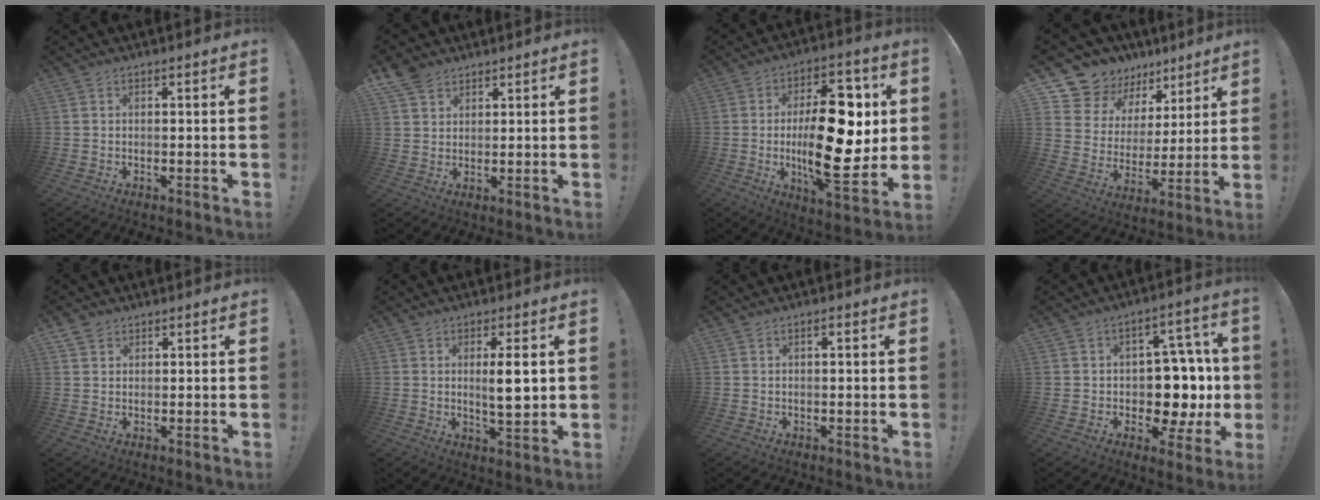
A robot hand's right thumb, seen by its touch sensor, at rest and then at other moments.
{"total": 5.2, "force": [4.0, 3.1, 1.4], "torque": [-0.028, -0.018, 0.077]}
{"total": 25.1, "force": [0.2, 11.1, 22.5], "torque": [-0.361, -0.003, 0.003]}
{"total": 11.3, "force": [8.7, 7.1, 1.4], "torque": [-0.036, -0.072, 0.172]}
{"total": 2.6, "force": [1.9, 1.7, 0.5], "torque": [0.002, -0.011, 0.034]}
{"total": 6.6, "force": [1.1, 0.8, 6.5], "torque": [-0.103, -0.009, 0.013]}
{"total": 0.9, "force": [0.2, 0.2, 0.9], "torque": [-0.017, 0.001, 0.002]}
{"total": 12.2, "force": [-0.1, 8.9, 8.3], "torque": [-0.106, 0.004, 0.014]}